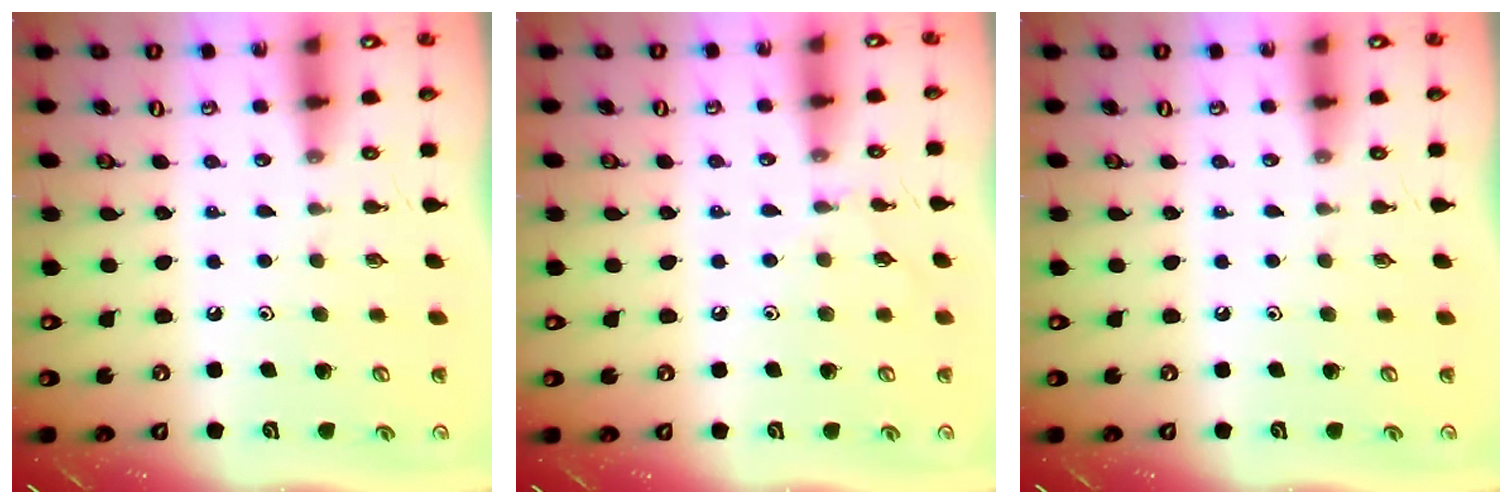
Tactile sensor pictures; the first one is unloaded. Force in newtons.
{"total": 5.0, "press": 4.9, "slide": 0.7}
{"total": 0.0}